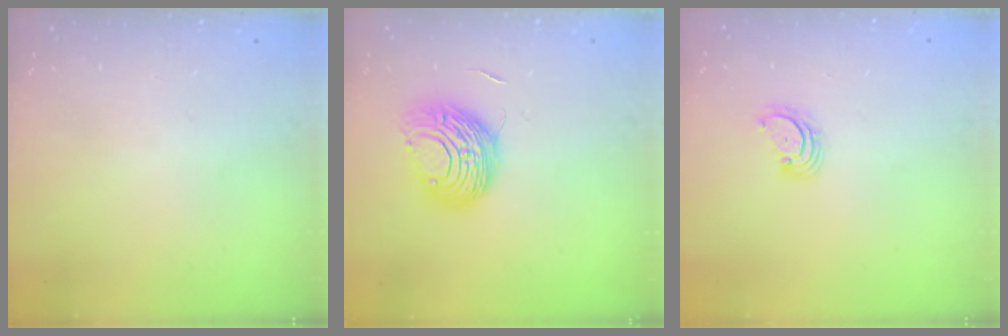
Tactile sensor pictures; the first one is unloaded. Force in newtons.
{"total": 10.4, "press": 10.4, "slide": 0.5}
{"total": 2.9, "press": 2.9, "slide": 0.4}